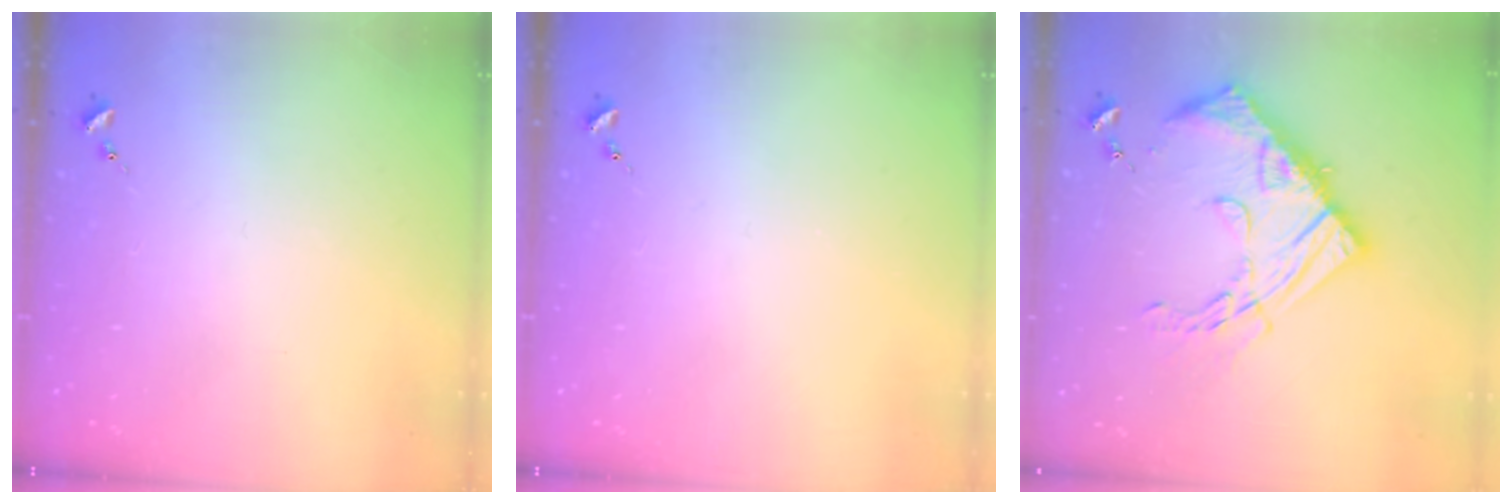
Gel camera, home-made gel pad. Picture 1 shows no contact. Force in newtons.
{"total": 0.0}
{"total": 18.8, "press": 18.7, "slide": 1.2}